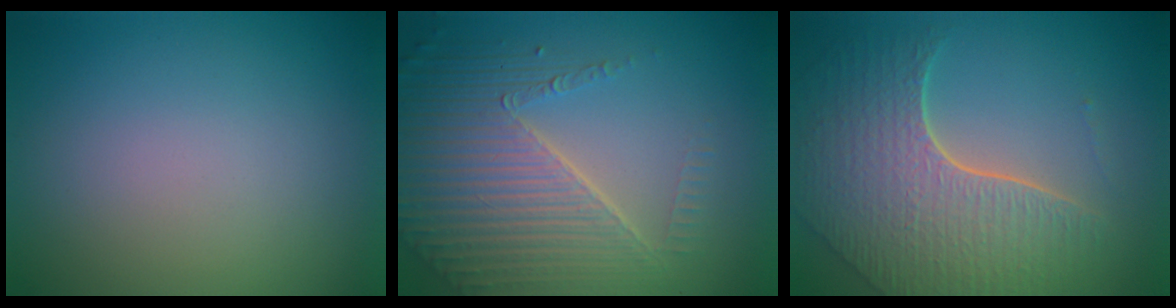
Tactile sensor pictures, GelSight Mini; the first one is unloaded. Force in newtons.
{"total": 7.4, "press": 5.3, "slide": 5.2}
{"total": 7.6, "press": 5.5, "slide": 5.2}